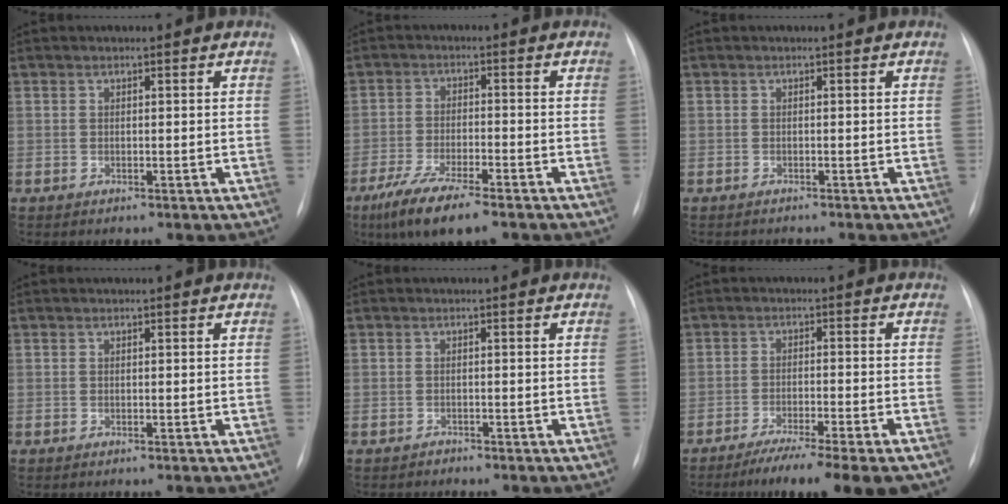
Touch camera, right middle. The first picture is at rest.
{"total": 9.5, "force": [-6.5, 1.5, 6.7], "torque": [-0.126, -0.024, -0.109]}
{"total": 1.9, "force": [-1.7, 0.4, 0.5], "torque": [-0.007, -0.006, -0.016]}
{"total": 0.0}
{"total": 0.7, "force": [-0.7, 0.2, -0.2], "torque": [-0.003, -0.003, -0.014]}
{"total": 12.0, "force": [-9.4, 0.6, 7.5], "torque": [-0.096, -0.024, -0.141]}